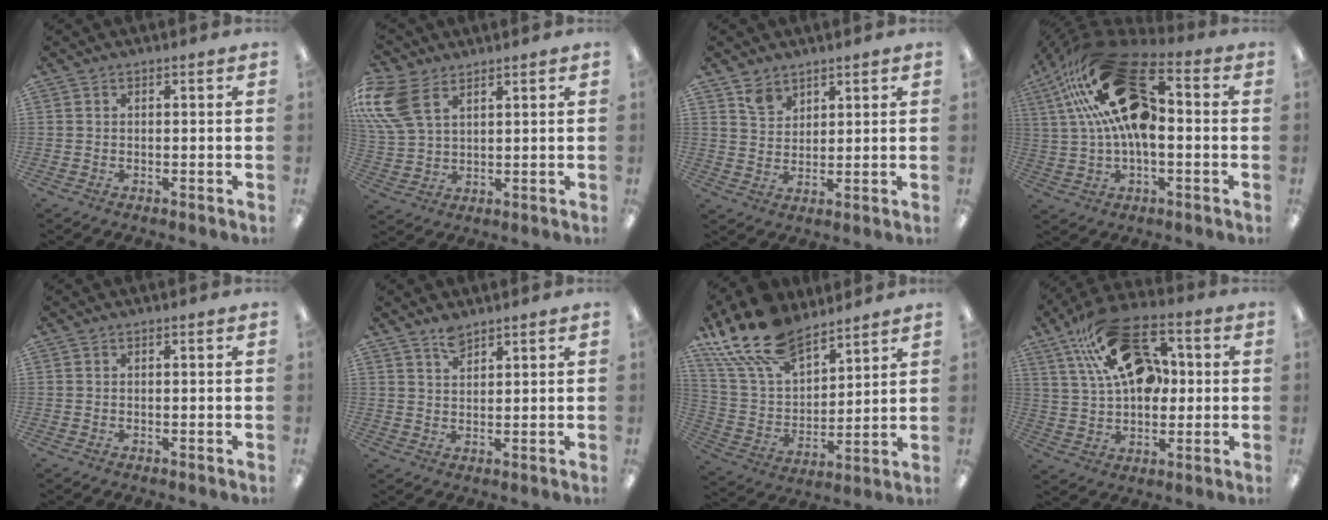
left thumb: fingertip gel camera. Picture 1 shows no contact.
{"total": 11.9, "force": [5.6, 7.4, 7.4], "torque": [-0.178, -0.007, 0.107]}
{"total": 4.8, "force": [3.6, 3.0, 0.9], "torque": [-0.013, -0.017, 0.069]}
{"total": 26.1, "force": [8.3, 13.7, 20.6], "torque": [-0.383, -0.027, 0.151]}
{"total": 0.0}
{"total": 3.0, "force": [2.6, 1.0, 1.1], "torque": [-0.019, -0.011, 0.047]}
{"total": 18.1, "force": [13.7, 8.5, 8.3], "torque": [-0.197, -0.078, 0.249]}
{"total": 19.7, "force": [7.9, 11.9, 13.5], "torque": [-0.238, -0.022, 0.143]}